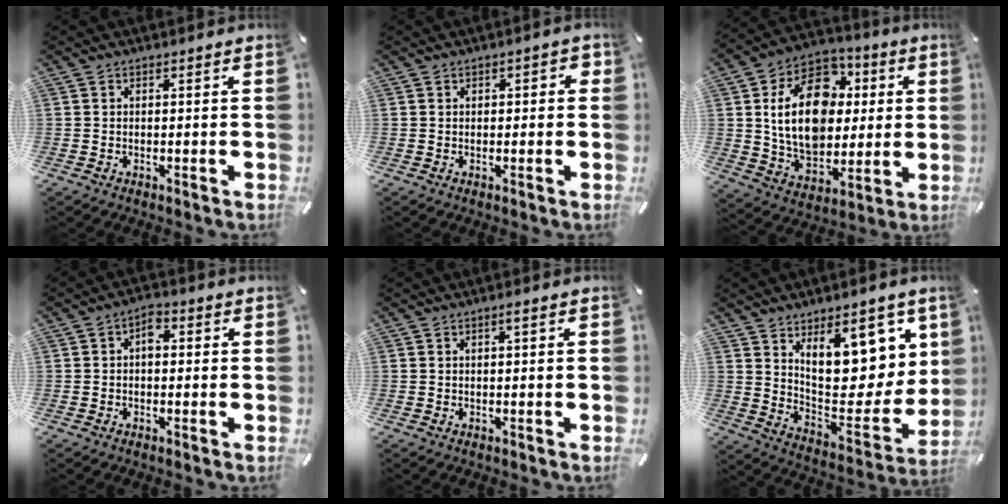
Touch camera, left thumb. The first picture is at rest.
{"total": 1.5, "force": [-0.2, 1.1, 1.0], "torque": [-0.010, 0.003, -0.007]}
{"total": 20.0, "force": [3.2, 15.0, 12.9], "torque": [-0.241, 0.000, 0.059]}
{"total": 3.2, "force": [-0.1, 1.9, 2.6], "torque": [-0.044, 0.010, -0.005]}
{"total": 1.4, "force": [0.2, 0.1, 1.3], "torque": [-0.025, 0.001, 0.004]}
{"total": 17.2, "force": [10.1, 8.3, 11.1], "torque": [-0.156, -0.074, 0.177]}